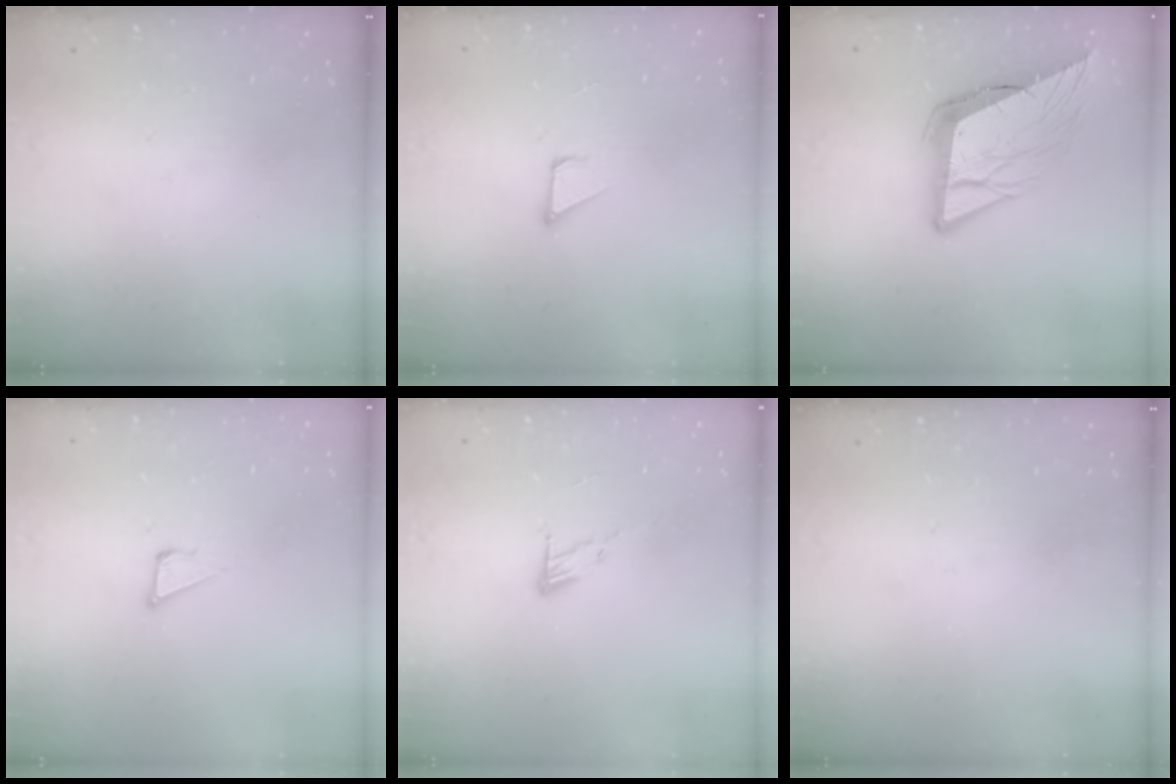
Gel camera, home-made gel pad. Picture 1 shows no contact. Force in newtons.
{"total": 2.2, "press": 2.2, "slide": 0.2}
{"total": 15.9, "press": 15.6, "slide": 3.0}
{"total": 3.8, "press": 3.7, "slide": 0.9}
{"total": 5.9, "press": 5.9, "slide": 0.6}
{"total": 0.0}